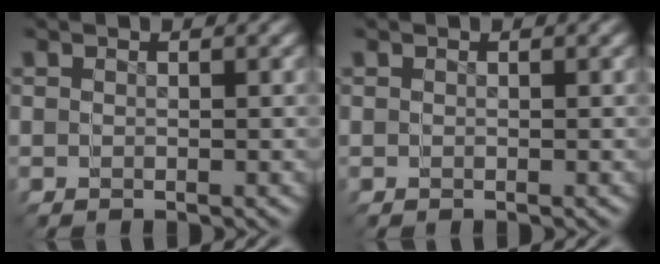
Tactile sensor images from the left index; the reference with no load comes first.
{"total": 0.0}